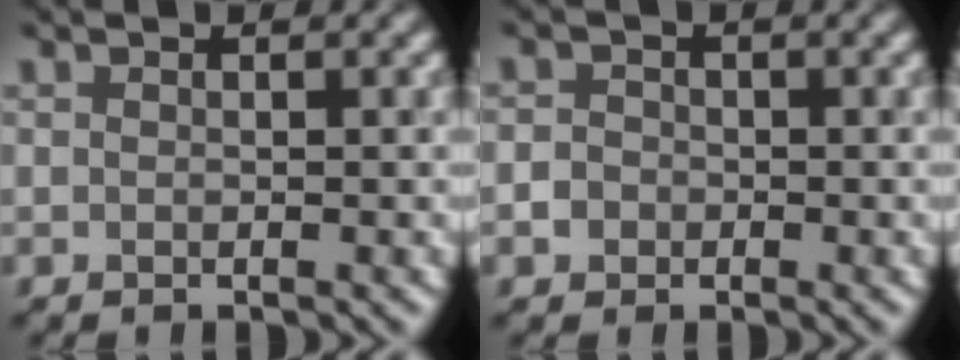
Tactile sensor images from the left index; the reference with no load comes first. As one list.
[{"total": 1.3, "force": [-0.6, 1.1, -0.1], "torque": [0.008, -0.001, -0.012]}]